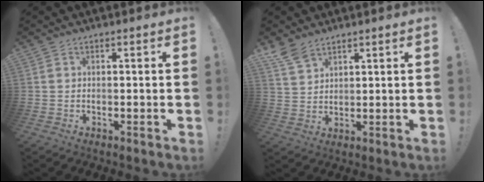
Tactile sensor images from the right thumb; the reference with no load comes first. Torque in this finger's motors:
{"motor_torque": [-0.71, 0.82, 0.56, 0.42, 0.00]}